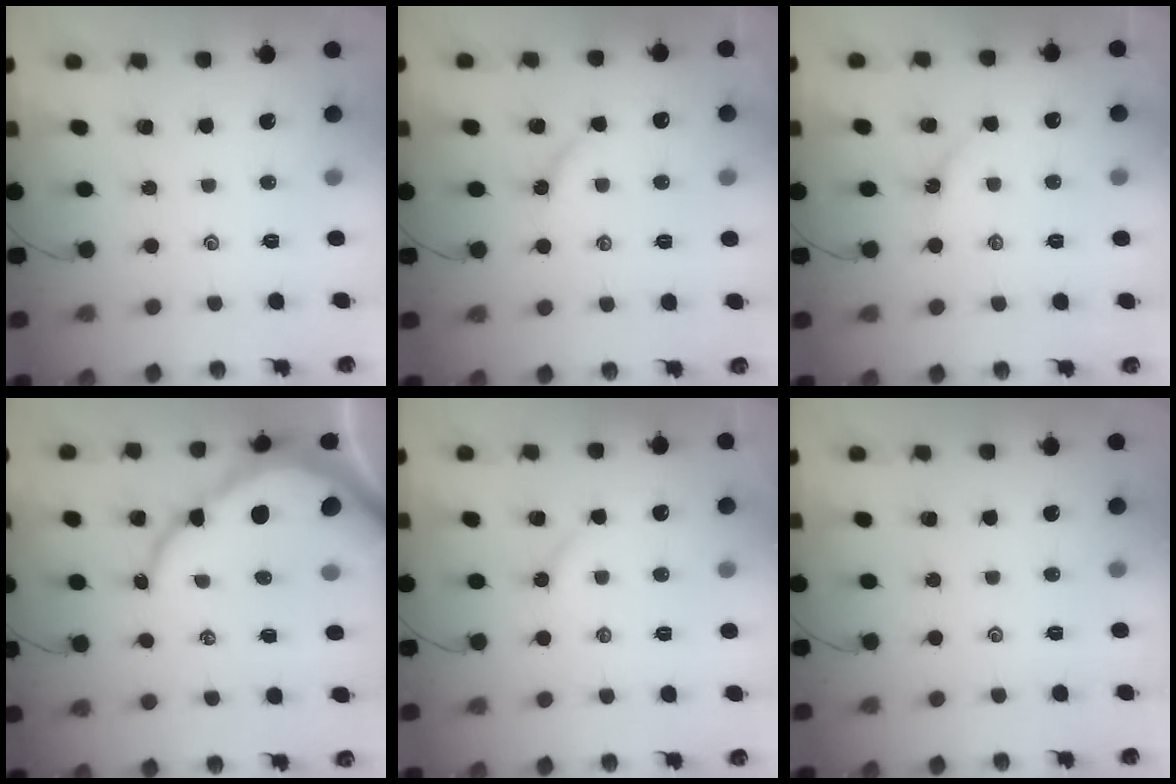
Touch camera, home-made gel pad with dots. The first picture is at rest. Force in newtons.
{"total": 2.7, "press": 2.6, "slide": 0.5}
{"total": 2.0, "press": 1.9, "slide": 0.3}
{"total": 11.6, "press": 11.6, "slide": 0.6}
{"total": 2.2, "press": 2.2, "slide": 0.3}
{"total": 0.0}